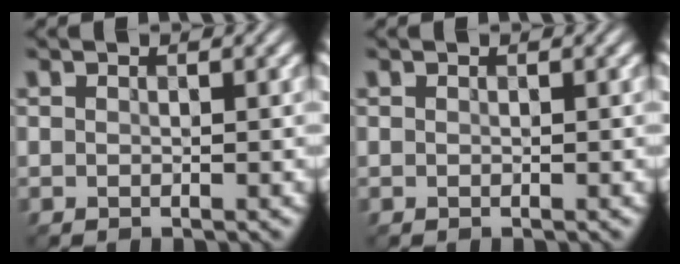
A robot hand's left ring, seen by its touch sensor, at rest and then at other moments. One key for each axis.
{"total": 0.0}